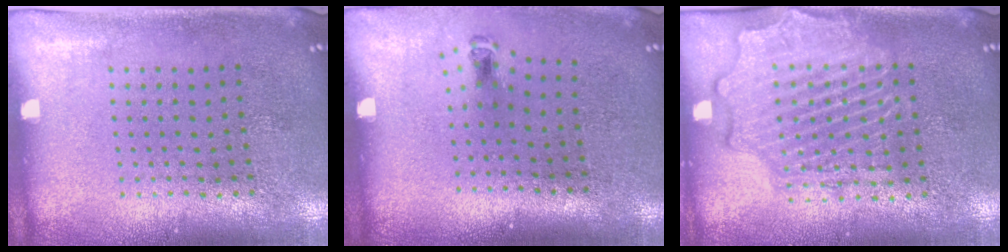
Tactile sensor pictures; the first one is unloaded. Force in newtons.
{"total": 0.6, "press": 0.3, "slide": 0.5}
{"total": 2.3, "press": 2.3, "slide": 0.3}